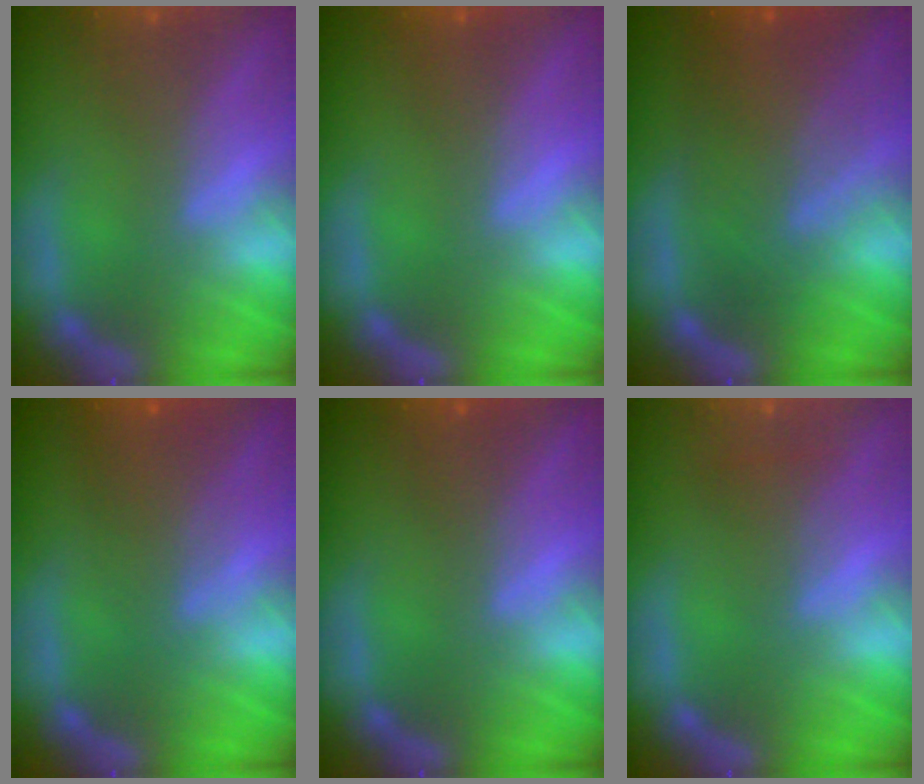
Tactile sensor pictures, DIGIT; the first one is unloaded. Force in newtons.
{"total": 1.0}
{"total": 8.1}
{"total": 4.1}
{"total": 0.9}
{"total": 2.0}